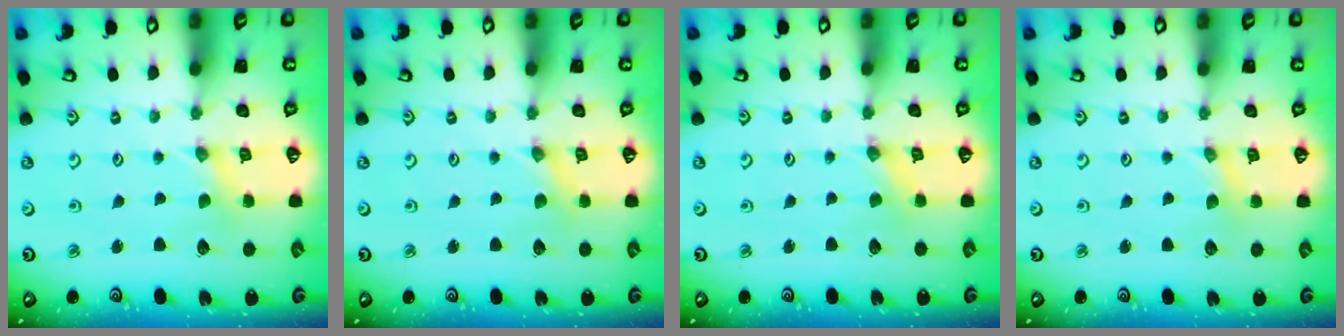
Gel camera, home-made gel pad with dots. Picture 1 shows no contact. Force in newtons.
{"total": 0.6, "press": 0.6, "slide": 0.1}
{"total": 0.0}
{"total": 1.4, "press": 1.4, "slide": 0.3}